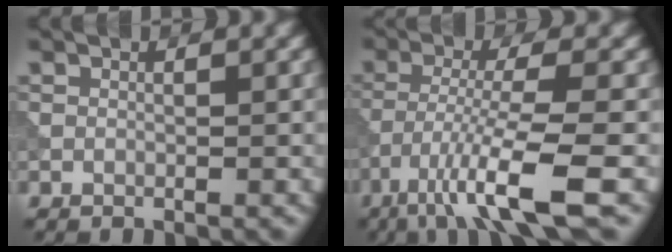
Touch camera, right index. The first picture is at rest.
{"total": 7.8, "force": [-4.3, 0.9, 6.5], "torque": [-0.112, -0.005, -0.081]}